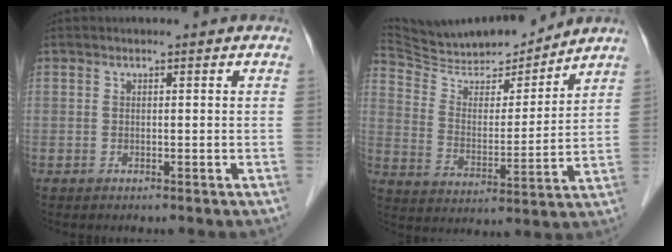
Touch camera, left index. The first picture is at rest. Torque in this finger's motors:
{"motor_torque": [-0.46, -1.01, 0.06, 0.01]}